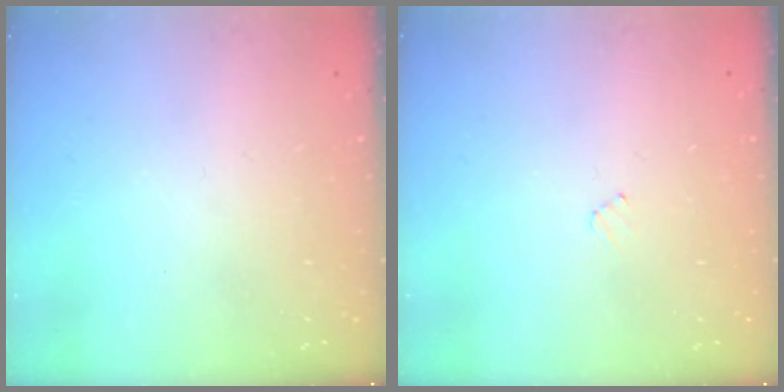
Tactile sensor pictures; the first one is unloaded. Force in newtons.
{"total": 3.2, "press": 3.2, "slide": 0.4}